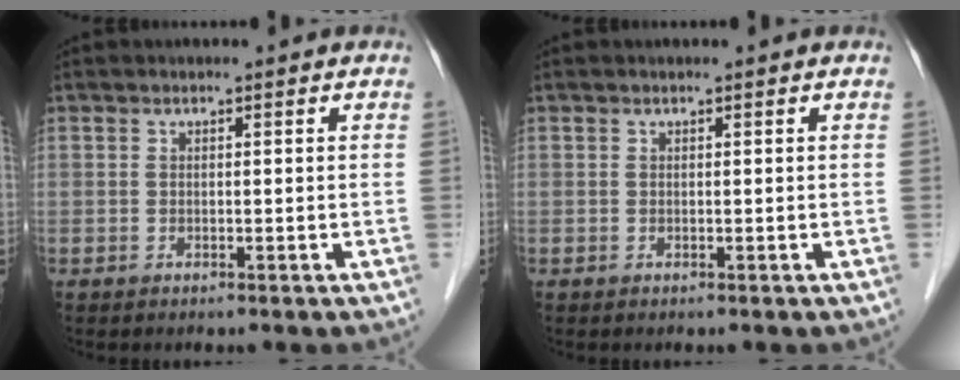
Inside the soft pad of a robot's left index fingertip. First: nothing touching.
{"total": 0.0}